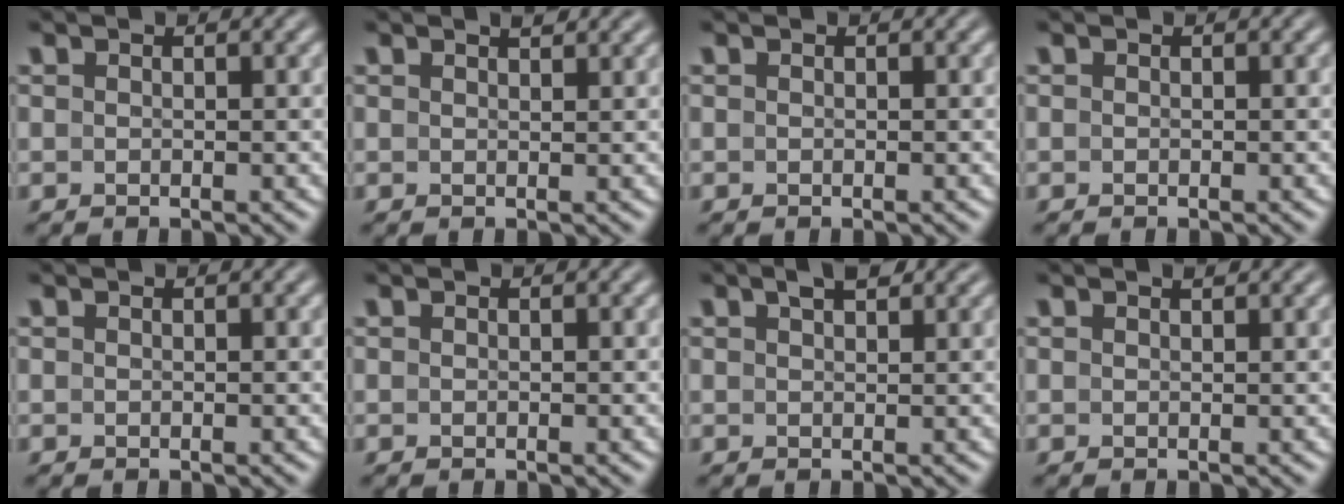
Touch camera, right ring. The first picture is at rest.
{"total": 1.0, "force": [0.8, -0.5, 0.3], "torque": [0.002, -0.001, 0.017]}
{"total": 0.0}
{"total": 0.0}
{"total": 0.0}
{"total": 0.0}
{"total": 1.8, "force": [1.3, 0.2, 1.3], "torque": [-0.009, 0.006, 0.023]}
{"total": 0.5, "force": [0.4, -0.3, 0.1], "torque": [0.002, -0.001, 0.009]}